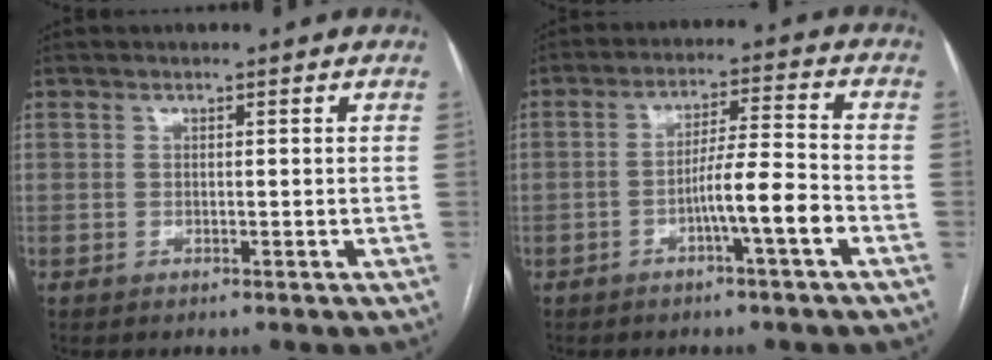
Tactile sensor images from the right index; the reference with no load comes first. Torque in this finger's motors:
{"motor_torque": [0.83, -0.65, 0.44, 0.13]}